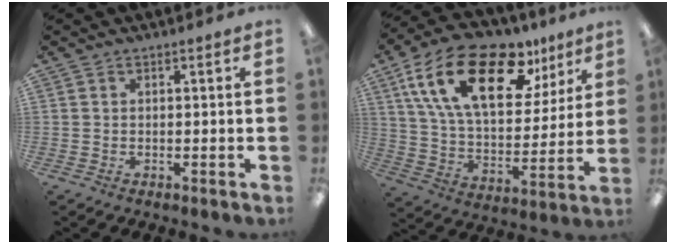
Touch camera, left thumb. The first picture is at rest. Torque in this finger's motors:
{"motor_torque": [0.83, 0.89, 1.66, -1.10, 0.53]}